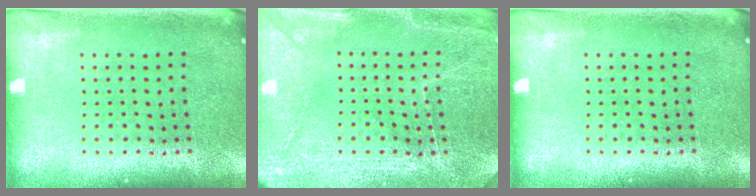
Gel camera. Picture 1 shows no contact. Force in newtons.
{"total": 2.9, "press": 2.9, "slide": 0.3}
{"total": 0.0}